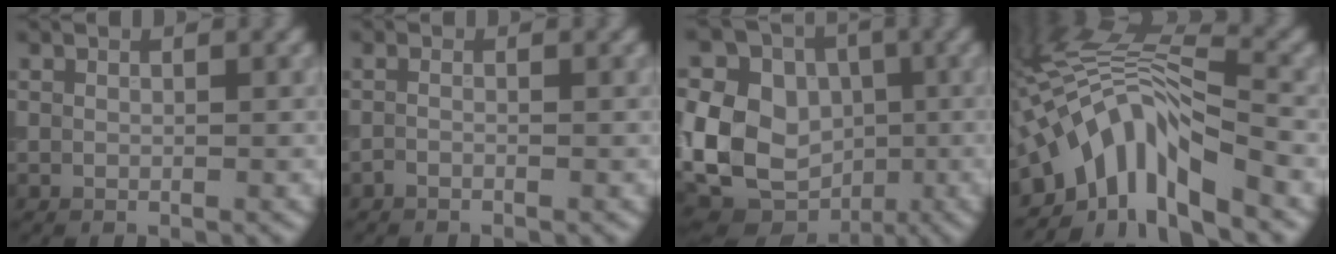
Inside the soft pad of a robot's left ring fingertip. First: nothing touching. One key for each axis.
{"total": 0.8, "fx": -0.5, "fy": 0.2, "fz": 0.5, "tx": -0.009, "ty": -0.003, "tz": -0.012}
{"total": 16.8, "fx": -1.5, "fy": 14.0, "fz": 9.2, "tx": -0.190, "ty": 0.013, "tz": -0.057}
{"total": 9.0, "fx": -4.5, "fy": 3.2, "fz": 7.1, "tx": -0.109, "ty": 0.015, "tz": -0.093}